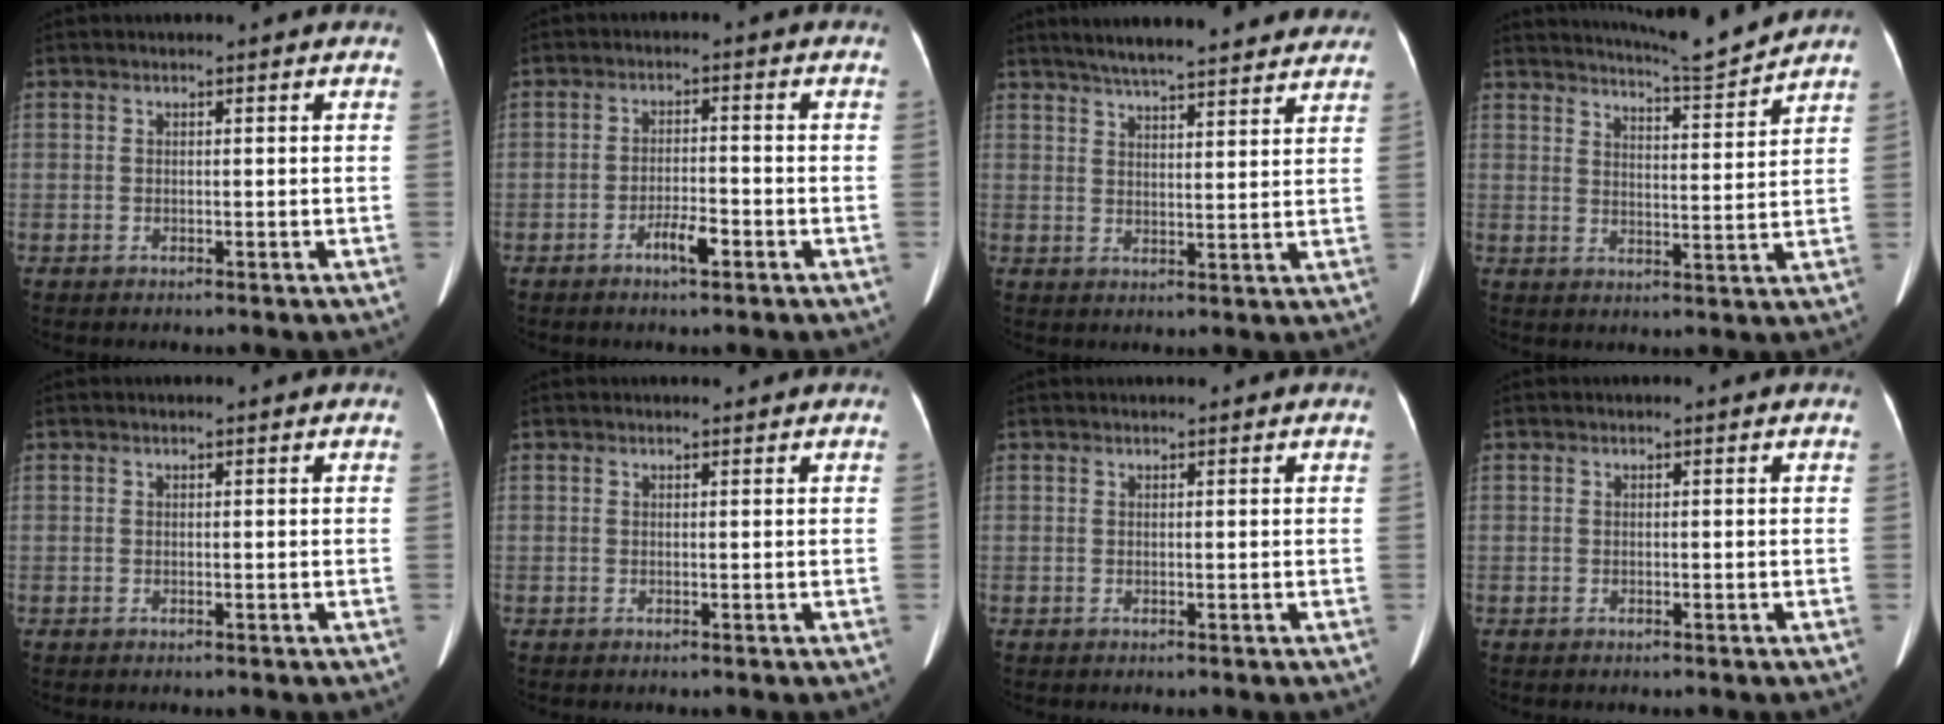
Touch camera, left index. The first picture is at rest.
{"total": 3.5, "force": [-2.1, 0.7, 2.7], "torque": [-0.050, 0.001, -0.038]}
{"total": 17.9, "force": [15.8, 2.6, 8.1], "torque": [-0.117, 0.030, 0.207]}
{"total": 8.7, "force": [8.4, -1.5, 1.8], "torque": [-0.039, -0.018, 0.129]}
{"total": 0.0}
{"total": 0.6, "force": [0.6, 0.1, 0.1], "torque": [-0.009, 0.000, 0.008]}
{"total": 1.2, "force": [1.0, 0.2, 0.7], "torque": [-0.009, 0.013, 0.014]}
{"total": 0.0}